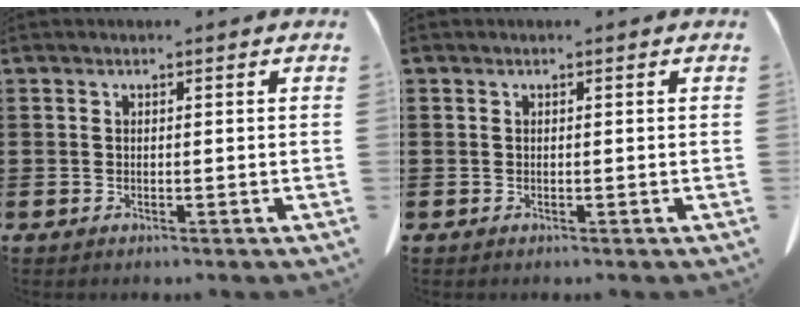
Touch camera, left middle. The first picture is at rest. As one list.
[{"total": 0.0}]